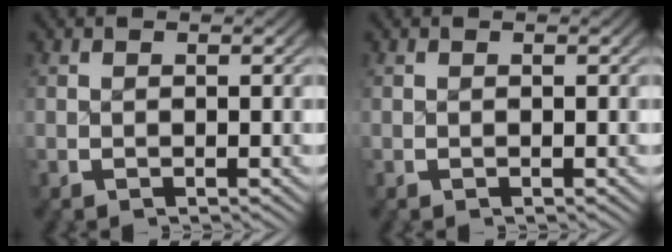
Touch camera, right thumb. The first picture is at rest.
{"total": 0.0}